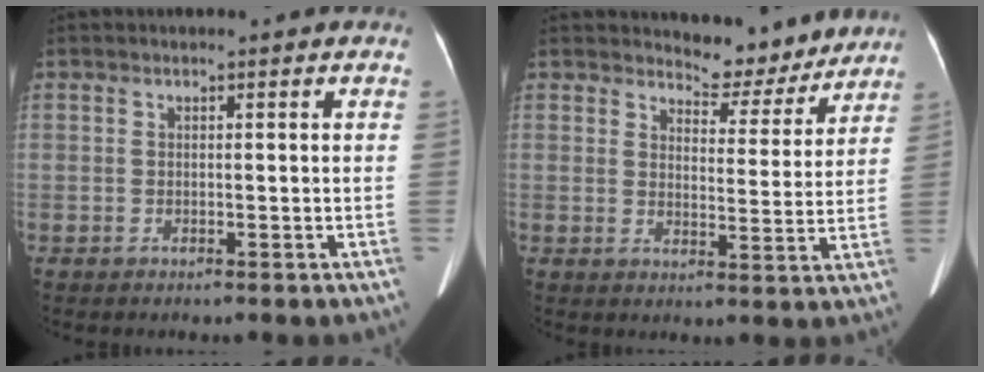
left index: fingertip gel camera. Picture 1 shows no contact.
{"total": 6.8, "force": [6.5, 1.9, 0.4], "torque": [-0.005, -0.011, 0.086]}